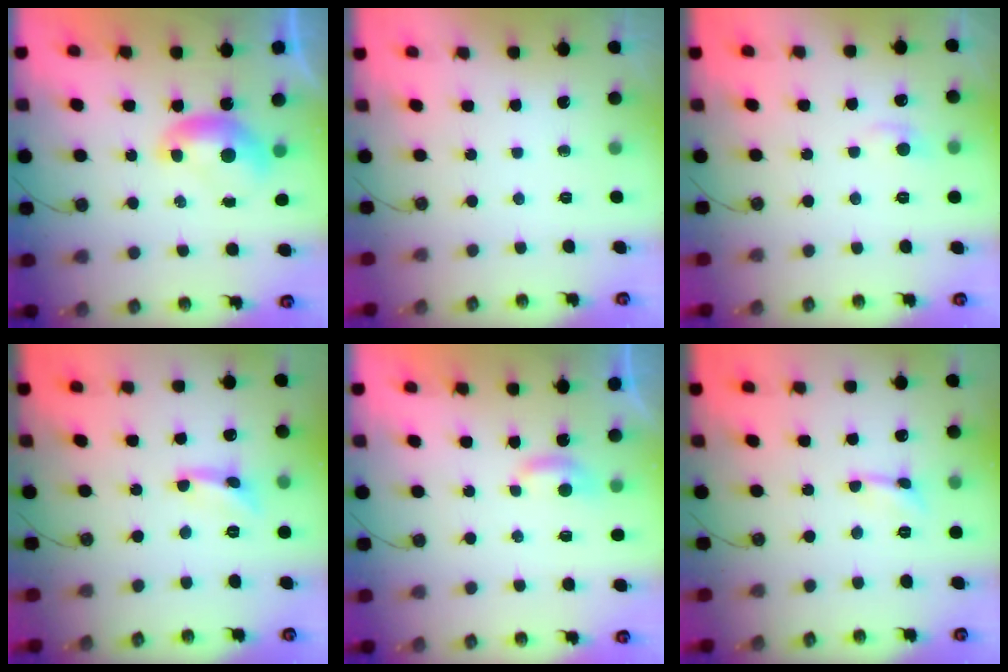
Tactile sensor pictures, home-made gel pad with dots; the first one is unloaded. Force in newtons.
{"total": 0.0}
{"total": 1.5, "press": 1.2, "slide": 0.9}
{"total": 1.1, "press": 1.0, "slide": 0.4}
{"total": 2.7, "press": 2.7, "slide": 0.4}
{"total": 1.7, "press": 1.7, "slide": 0.5}